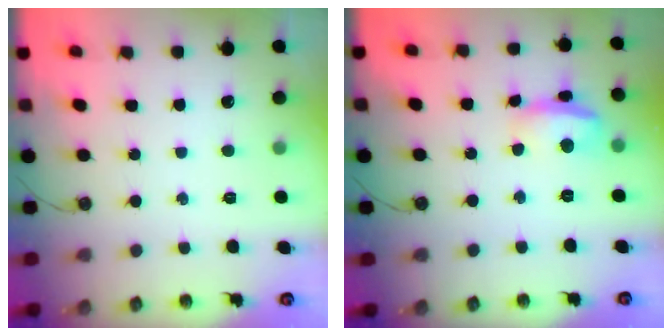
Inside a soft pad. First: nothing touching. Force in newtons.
{"total": 9.2, "press": 9.1, "slide": 1.4}